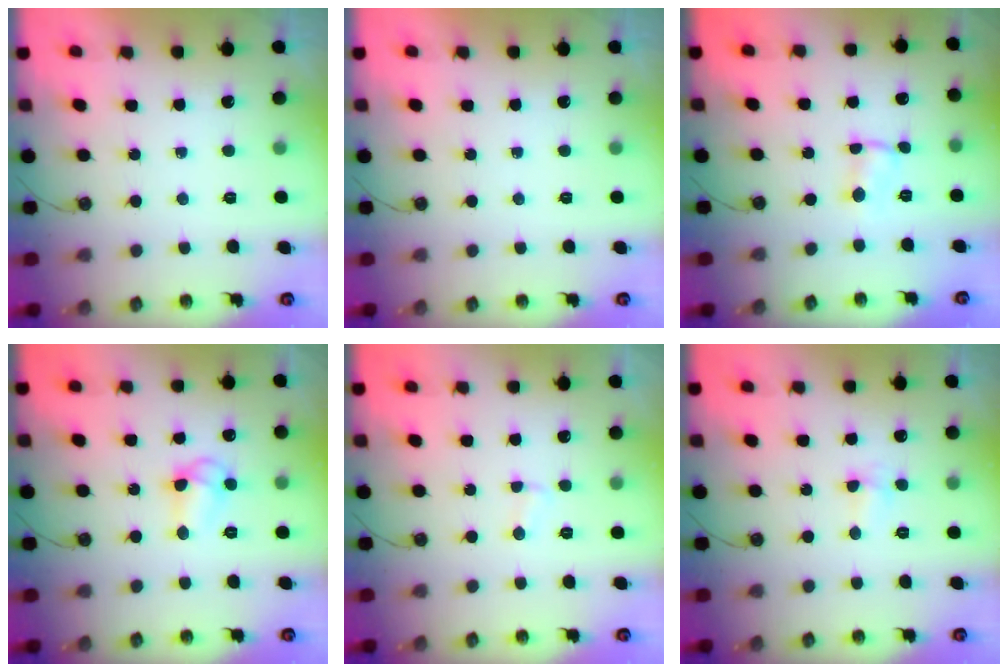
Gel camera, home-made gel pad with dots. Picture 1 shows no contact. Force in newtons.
{"total": 0.0}
{"total": 1.4, "press": 1.4, "slide": 0.1}
{"total": 8.8, "press": 8.7, "slide": 0.7}
{"total": 2.3, "press": 2.3, "slide": 0.2}
{"total": 4.5, "press": 4.5, "slide": 0.6}